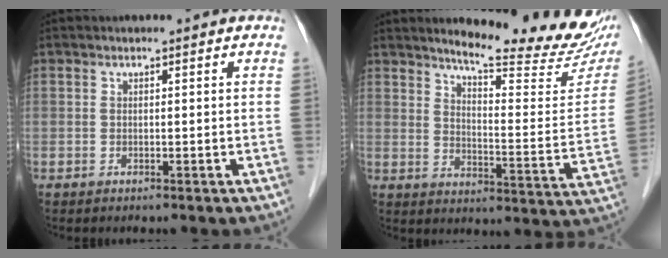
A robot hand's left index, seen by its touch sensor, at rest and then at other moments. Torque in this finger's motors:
{"motor_torque": [0.29, -0.32, 0.33, 0.06]}